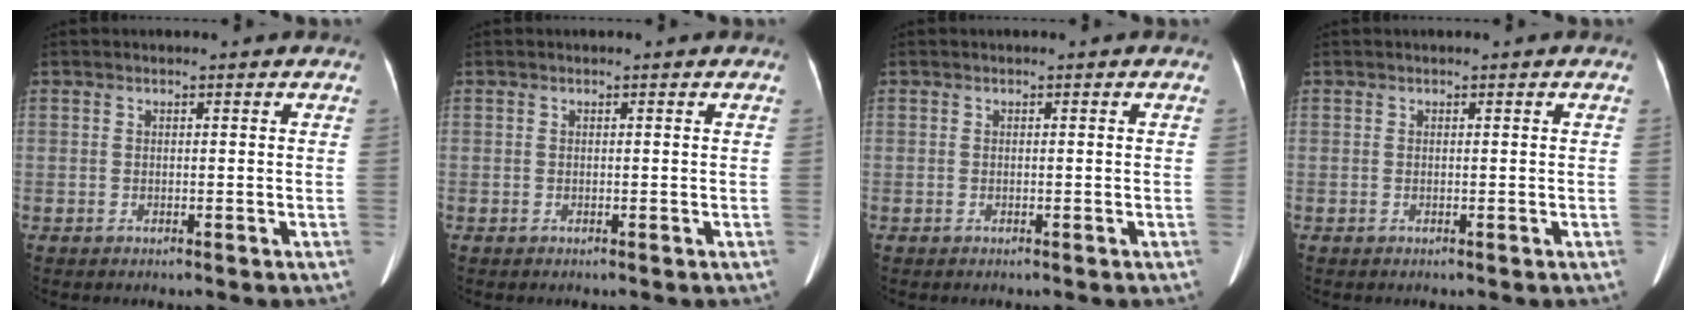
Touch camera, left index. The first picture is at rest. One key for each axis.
{"total": 0.0}
{"total": 0.0}
{"total": 0.0}